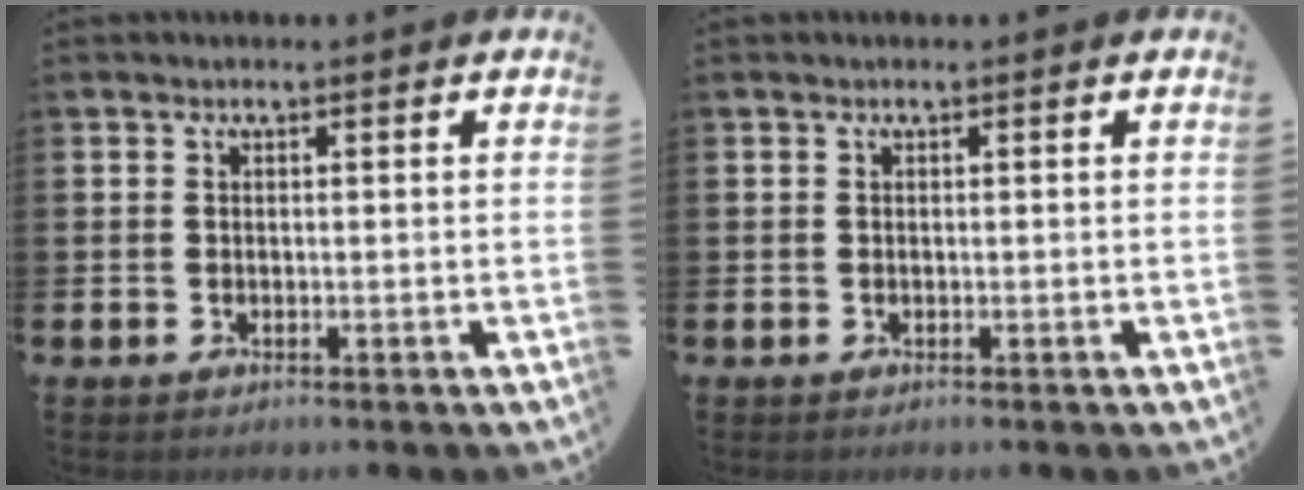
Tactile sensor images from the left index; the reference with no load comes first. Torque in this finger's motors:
{"motor_torque": [0.00, 0.00, 0.00, 0.00]}